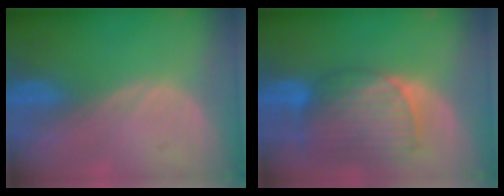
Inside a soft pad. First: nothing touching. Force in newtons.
{"total": 10.3, "press": 8.7, "slide": 5.5}